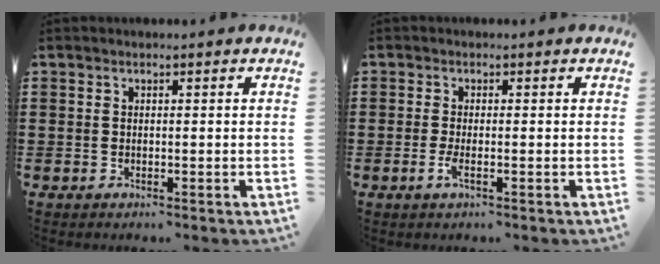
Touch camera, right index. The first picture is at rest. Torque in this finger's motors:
{"motor_torque": [0.02, -0.01, 0.08, 0.03]}